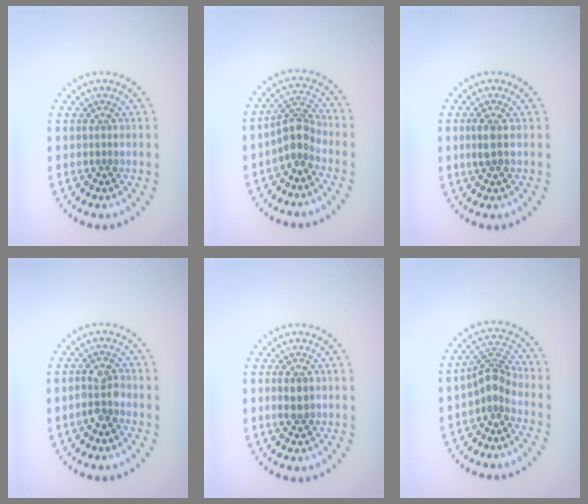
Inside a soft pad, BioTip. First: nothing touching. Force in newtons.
{"total": 3.0, "press": 2.2, "slide": 1.9}
{"total": 1.5, "press": 1.4, "slide": 0.5}
{"total": 2.4, "press": 2.2, "slide": 0.9}
{"total": 1.5, "press": 1.5, "slide": 0.0}
{"total": 2.7, "press": 2.0, "slide": 1.8}